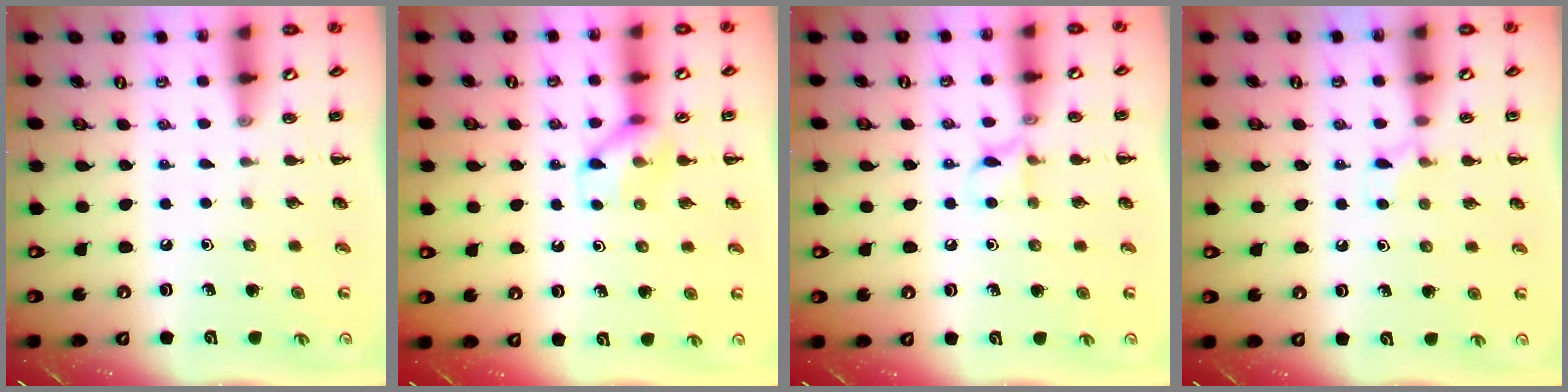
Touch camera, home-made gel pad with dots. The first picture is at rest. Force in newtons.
{"total": 9.3, "press": 9.3, "slide": 0.7}
{"total": 6.2, "press": 6.0, "slide": 1.4}
{"total": 5.5, "press": 5.2, "slide": 1.9}